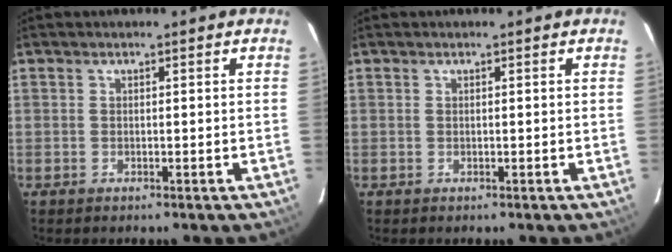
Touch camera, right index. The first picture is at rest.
{"total": 0.0}